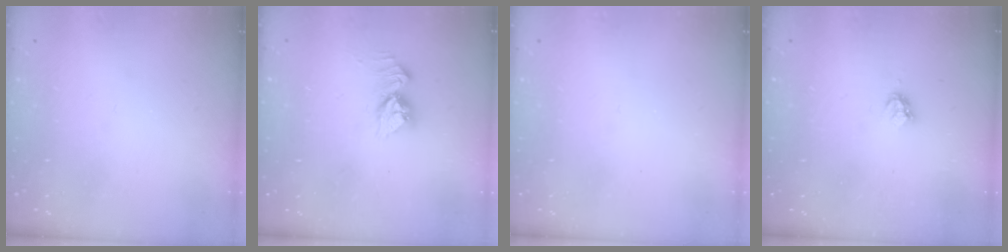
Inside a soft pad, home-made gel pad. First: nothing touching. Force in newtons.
{"total": 9.7, "press": 9.7, "slide": 0.9}
{"total": 0.0}
{"total": 3.5, "press": 3.4, "slide": 0.3}